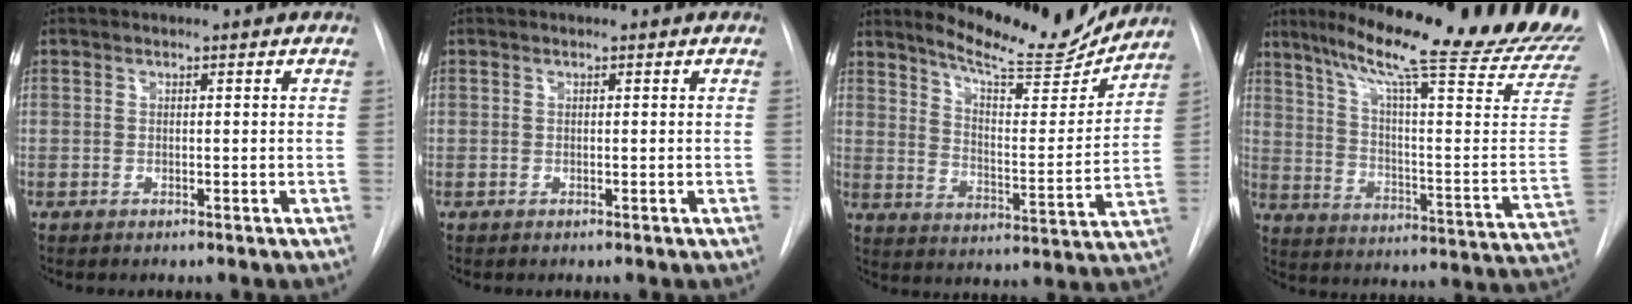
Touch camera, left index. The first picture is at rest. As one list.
[{"total": 0.0}, {"total": 13.2, "force": [12.5, 2.0, 3.8], "torque": [-0.058, -0.043, 0.177]}, {"total": 27.8, "force": [22.4, 0.0, 16.4], "torque": [-0.238, -0.089, 0.296]}]